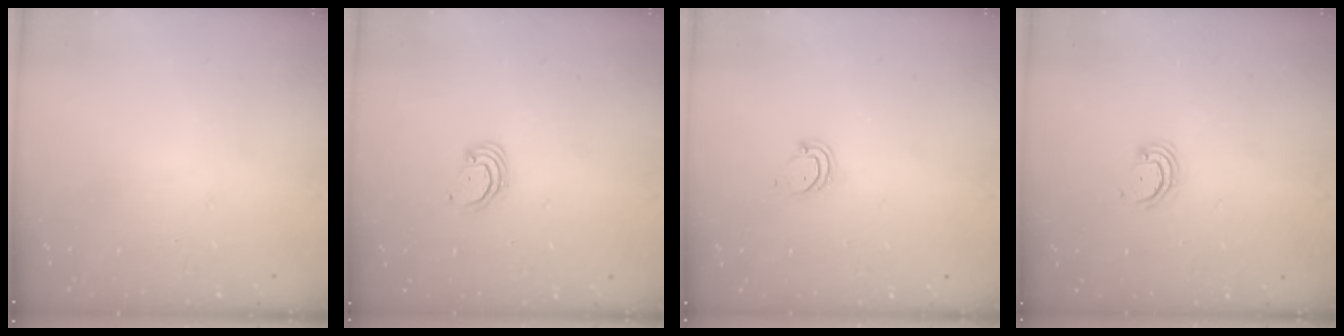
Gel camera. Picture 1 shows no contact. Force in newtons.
{"total": 2.5, "press": 2.5, "slide": 0.2}
{"total": 3.6, "press": 3.6, "slide": 0.2}
{"total": 2.9, "press": 2.8, "slide": 0.4}